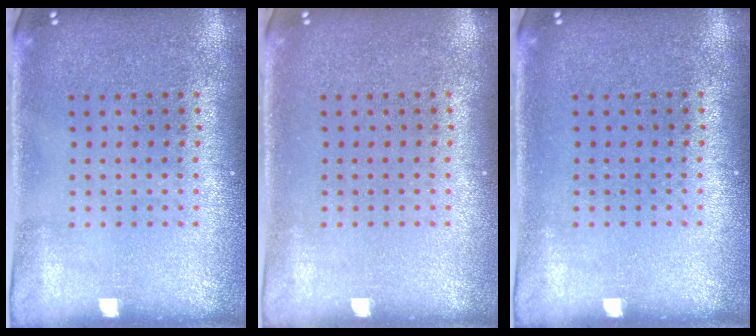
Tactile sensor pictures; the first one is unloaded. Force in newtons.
{"total": 0.0}
{"total": 0.0}